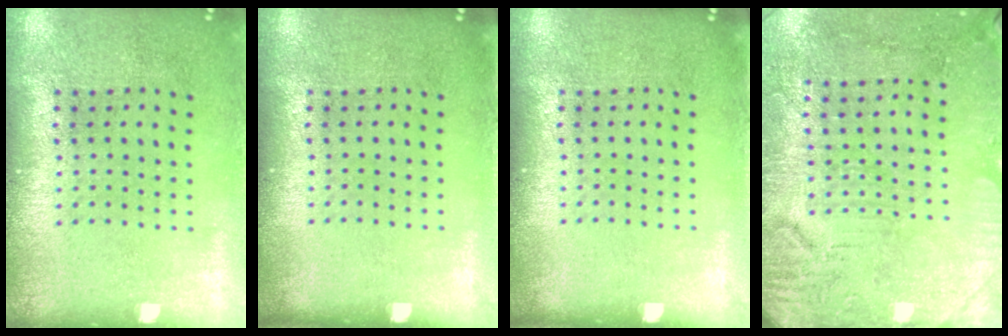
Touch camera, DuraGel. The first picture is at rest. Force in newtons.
{"total": 0.0}
{"total": 0.0}
{"total": 2.9, "press": 2.7, "slide": 1.1}